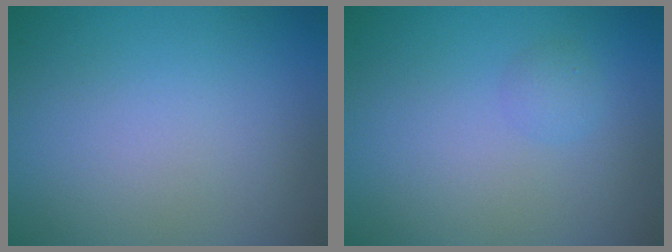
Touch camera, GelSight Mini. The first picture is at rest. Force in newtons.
{"total": 1.0, "press": 1.0, "slide": 0.0}